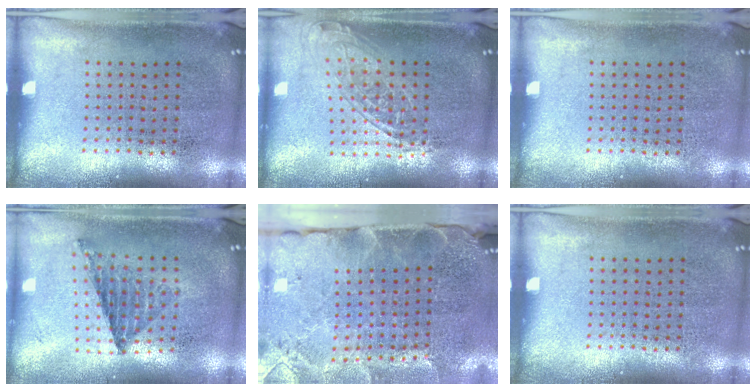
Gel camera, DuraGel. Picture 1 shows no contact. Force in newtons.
{"total": 1.5, "press": 1.3, "slide": 0.9}
{"total": 0.0}
{"total": 0.8, "press": 0.8, "slide": 0.1}
{"total": 4.1, "press": 3.3, "slide": 2.5}
{"total": 0.0}